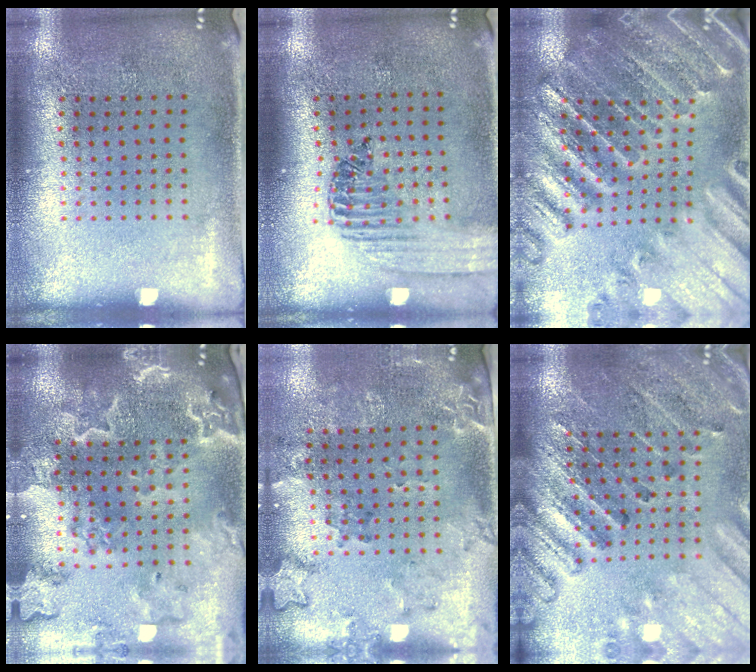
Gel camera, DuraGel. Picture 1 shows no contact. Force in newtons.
{"total": 1.3, "press": 1.3, "slide": 0.4}
{"total": 2.8, "press": 2.7, "slide": 0.3}
{"total": 3.5, "press": 3.1, "slide": 1.7}
{"total": 1.9, "press": 1.6, "slide": 1.1}
{"total": 2.6, "press": 2.6, "slide": 0.4}